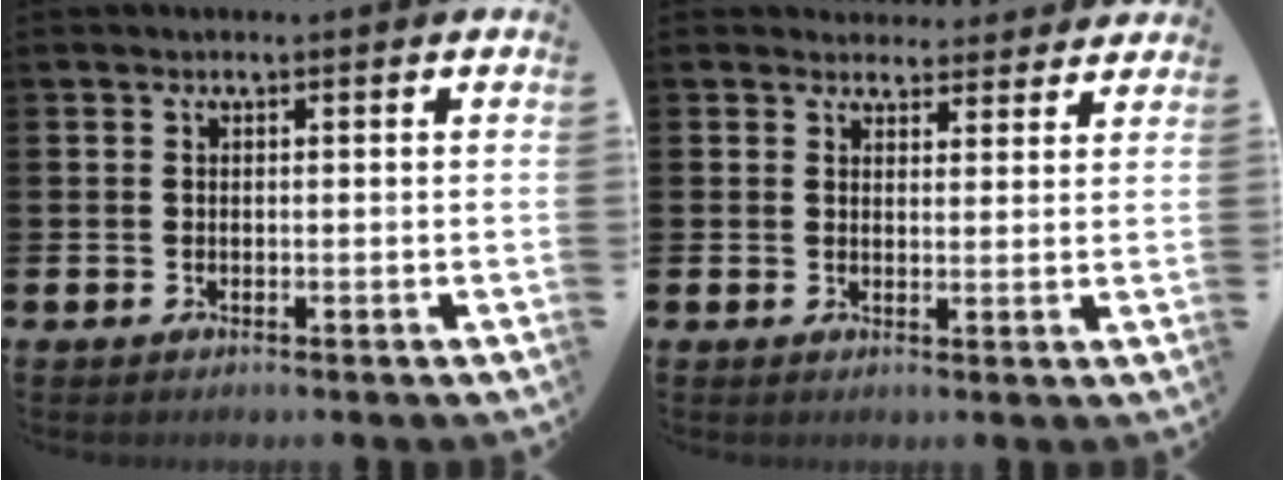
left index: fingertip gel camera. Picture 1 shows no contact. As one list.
[{"total": 3.7, "force": [3.6, 1.1, -0.2], "torque": [0.008, -0.022, 0.064]}]